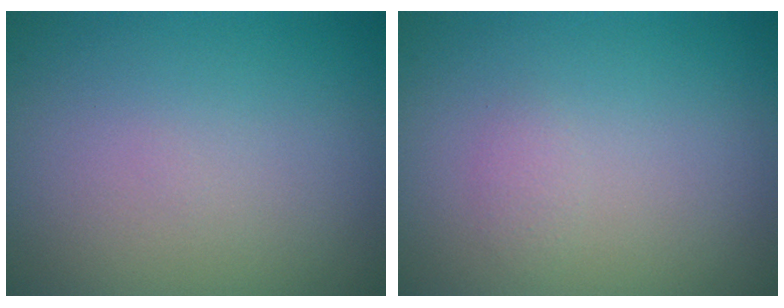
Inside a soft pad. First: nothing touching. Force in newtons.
{"total": 0.7, "press": 0.7, "slide": 0.0}